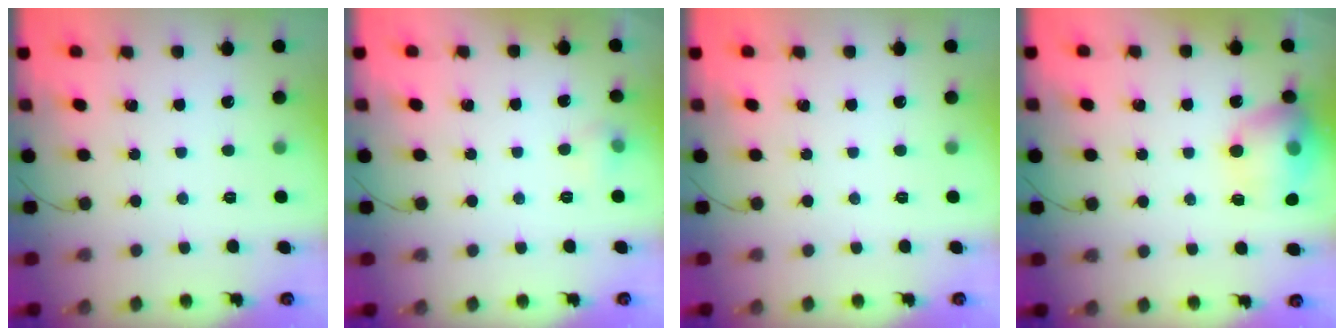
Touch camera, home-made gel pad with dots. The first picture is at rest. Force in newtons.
{"total": 4.9, "press": 4.6, "slide": 1.6}
{"total": 0.0}
{"total": 15.3, "press": 15.1, "slide": 2.0}